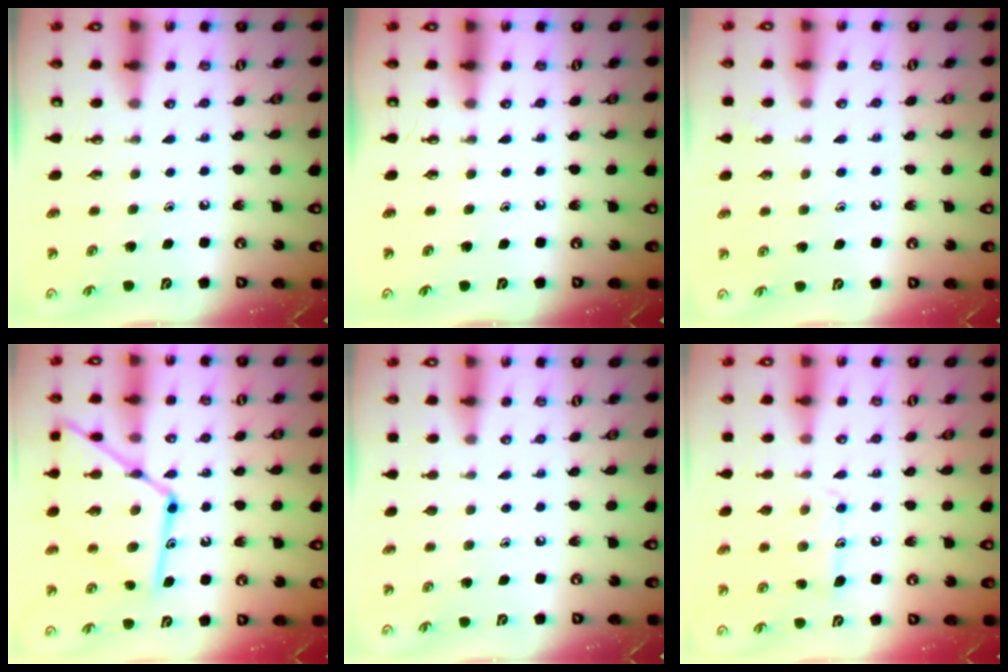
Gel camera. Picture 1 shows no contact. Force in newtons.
{"total": 0.0}
{"total": 7.0, "press": 7.0, "slide": 0.7}
{"total": 19.2, "press": 19.1, "slide": 1.5}
{"total": 0.5, "press": 0.5, "slide": 0.1}
{"total": 11.9, "press": 11.9, "slide": 0.9}